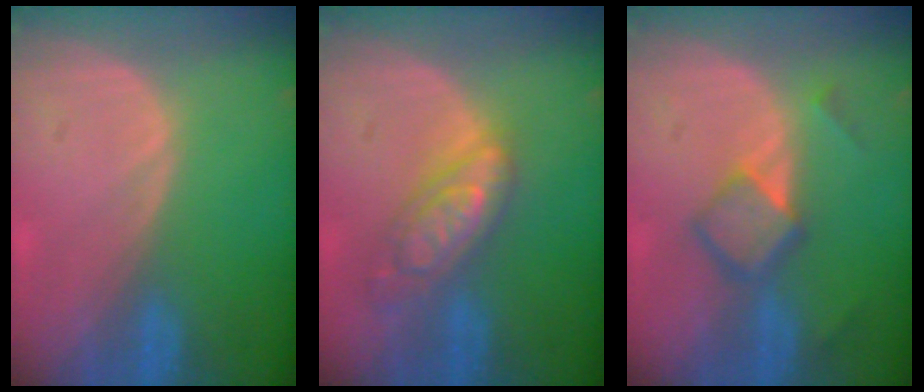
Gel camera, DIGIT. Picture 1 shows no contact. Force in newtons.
{"total": 6.7, "press": 6.7, "slide": 0.4}
{"total": 5.7, "press": 4.9, "slide": 3.0}